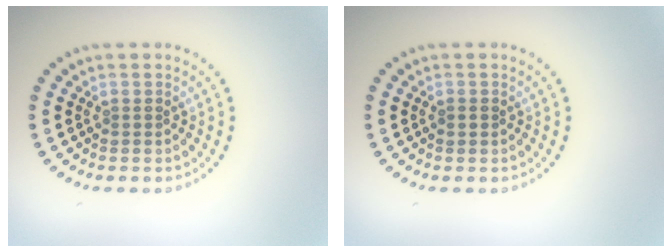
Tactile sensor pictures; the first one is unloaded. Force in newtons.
{"total": 0.9, "press": 0.8, "slide": 0.1}